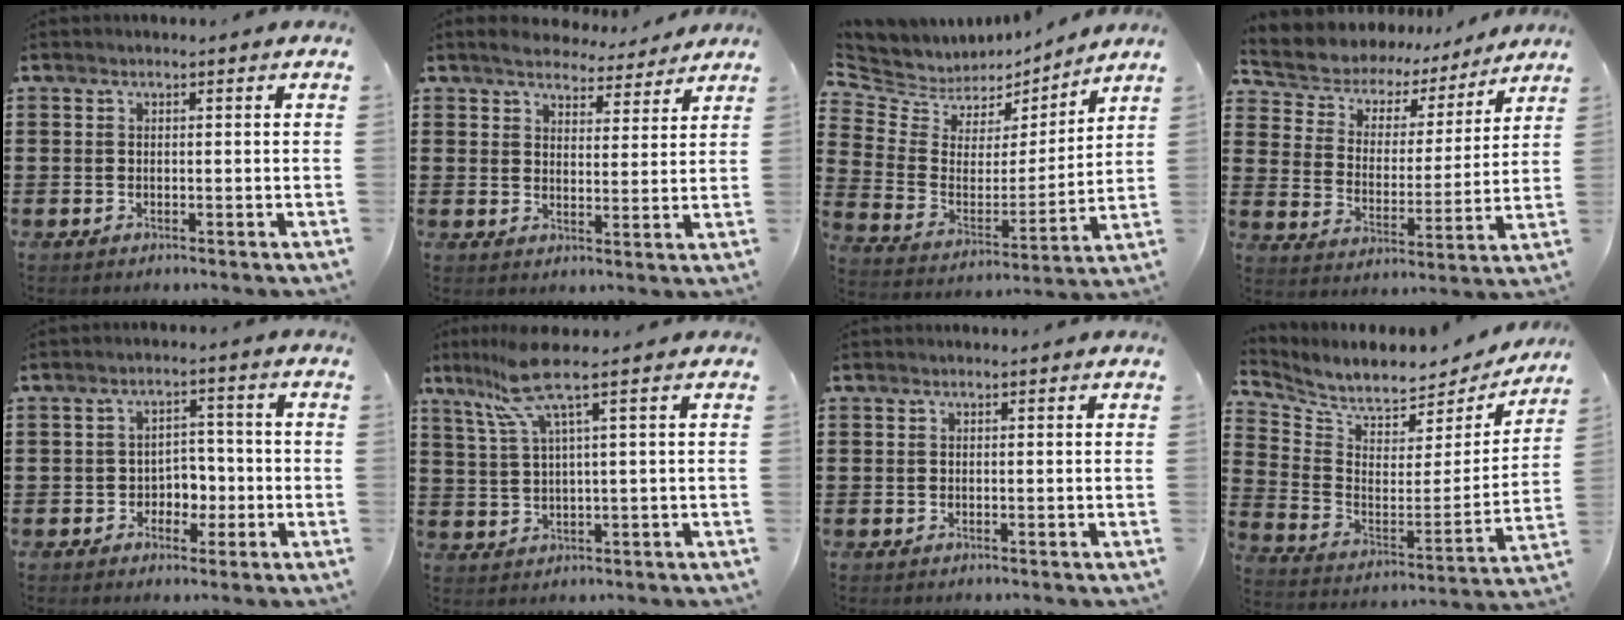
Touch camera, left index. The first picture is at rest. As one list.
[{"total": 4.5, "force": [4.4, 0.9, 0.4], "torque": [-0.020, -0.021, 0.077]}, {"total": 5.5, "force": [4.6, 3.0, -0.7], "torque": [-0.030, -0.039, 0.078]}, {"total": 5.5, "force": [4.9, 2.4, 0.2], "torque": [-0.041, -0.037, 0.081]}, {"total": 3.7, "force": [-1.4, 3.0, 1.5], "torque": [-0.032, 0.004, -0.036]}, {"total": 7.4, "force": [4.0, 0.0, 6.2], "torque": [-0.153, -0.010, 0.063]}, {"total": 0.0}, {"total": 5.8, "force": [5.5, 1.3, 1.3], "torque": [-0.059, -0.052, 0.093]}]